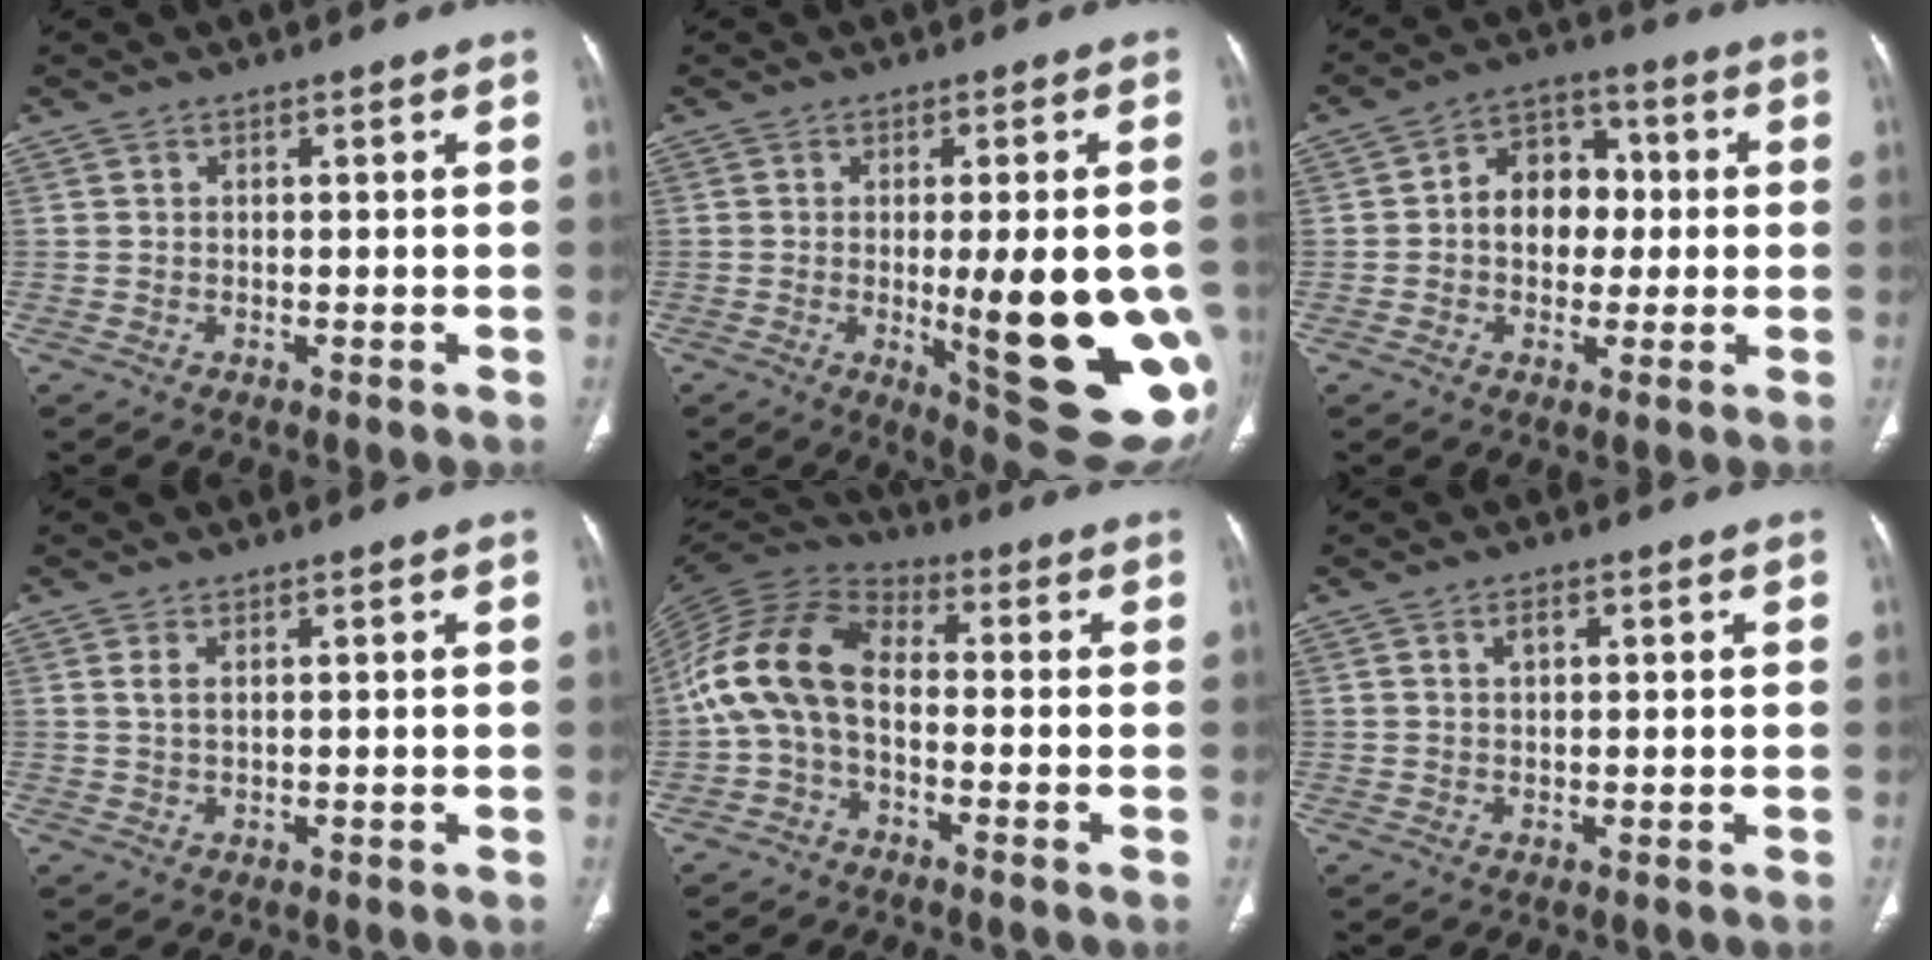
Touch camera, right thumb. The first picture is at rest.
{"total": 19.8, "force": [-3.3, 5.1, 18.8], "torque": [-0.193, -0.024, -0.021]}
{"total": 10.2, "force": [0.3, 7.9, 6.5], "torque": [-0.056, 0.025, -0.005]}
{"total": 1.7, "force": [0.7, 0.7, 1.4], "torque": [-0.031, 0.002, 0.018]}
{"total": 12.7, "force": [-1.5, 8.0, 9.6], "torque": [-0.190, 0.034, -0.043]}
{"total": 1.9, "force": [0.7, 1.1, 1.4], "torque": [-0.024, 0.002, 0.013]}